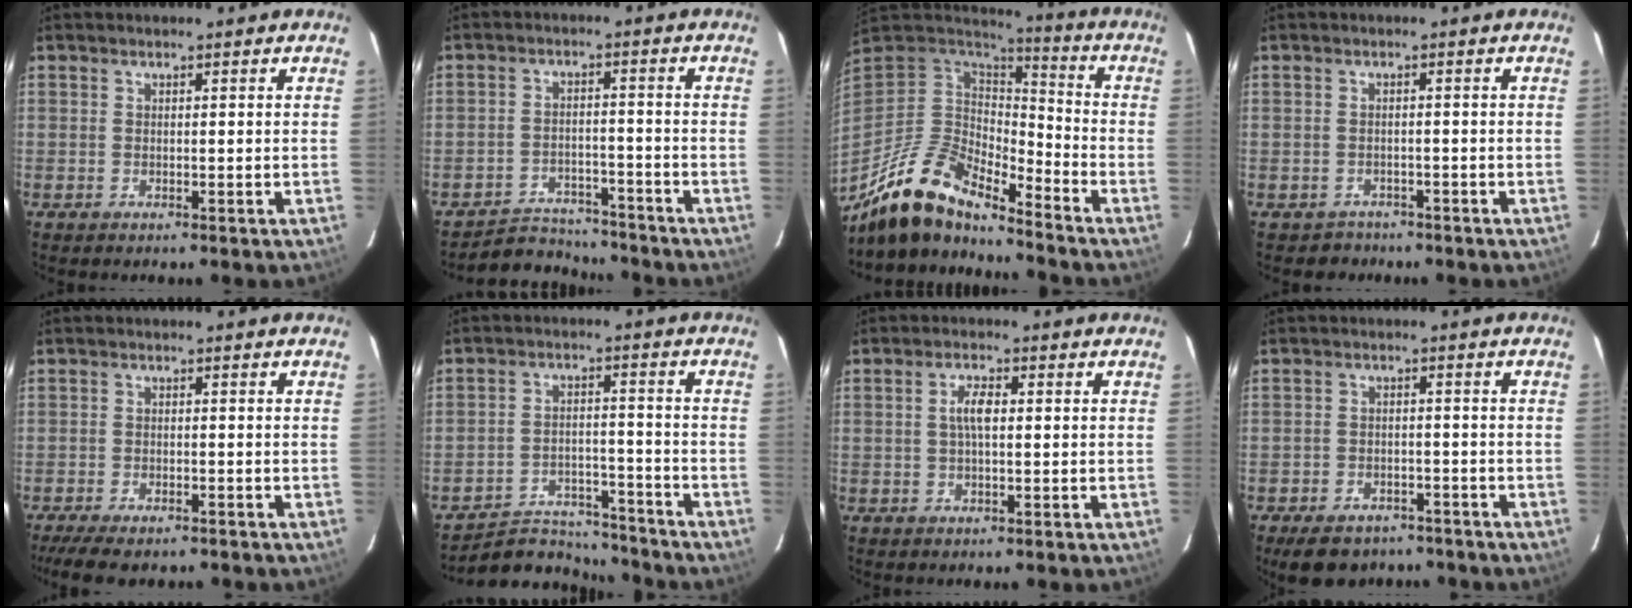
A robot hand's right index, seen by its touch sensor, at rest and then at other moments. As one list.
[{"total": 8.5, "force": [-8.1, 2.7, 0.6], "torque": [-0.034, 0.015, -0.120]}, {"total": 15.9, "force": [-13.3, 4.1, 7.7], "torque": [-0.156, -0.015, -0.257]}, {"total": 3.0, "force": [-2.1, 2.1, -0.3], "torque": [0.002, 0.011, -0.028]}, {"total": 8.4, "force": [-6.8, 2.4, 4.3], "torque": [-0.106, -0.029, -0.113]}, {"total": 11.8, "force": [-11.0, 3.7, 1.6], "torque": [-0.048, 0.020, -0.161]}, {"total": 3.2, "force": [0.3, 1.1, 3.0], "torque": [-0.060, 0.006, 0.005]}, {"total": 10.3, "force": [-7.8, 5.7, 3.7], "torque": [-0.092, 0.007, -0.102]}]